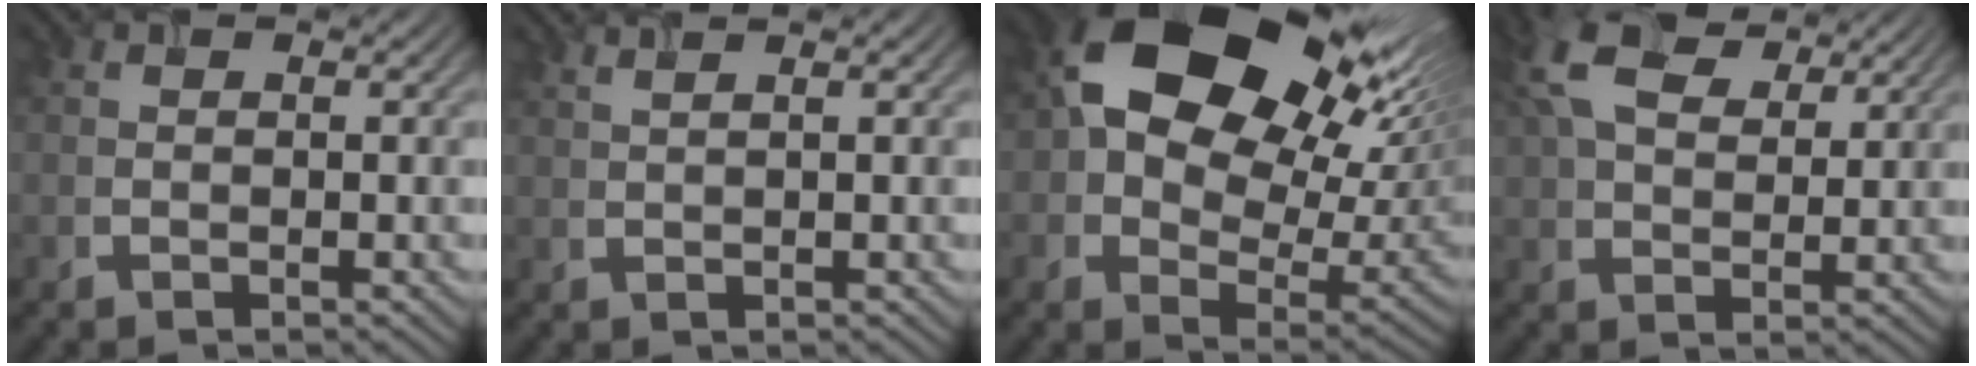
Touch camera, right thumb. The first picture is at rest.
{"total": 2.0, "force": [1.4, 0.4, 1.3], "torque": [-0.023, 0.006, 0.017]}
{"total": 19.6, "force": [8.0, 12.2, 13.0], "torque": [-0.238, 0.003, 0.150]}
{"total": 11.1, "force": [5.8, 5.9, 7.3], "torque": [-0.186, 0.028, 0.113]}